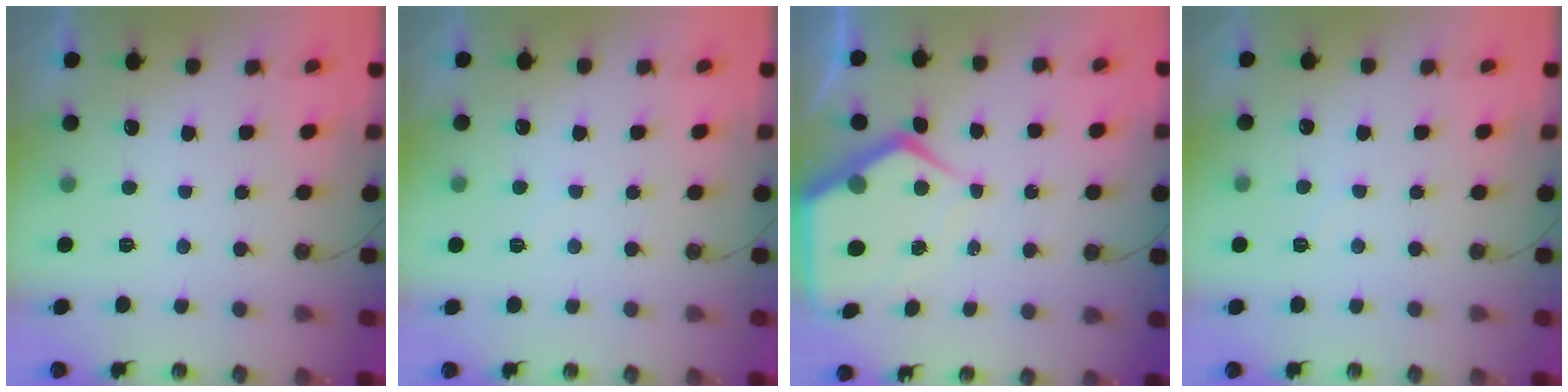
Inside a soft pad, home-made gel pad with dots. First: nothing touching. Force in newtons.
{"total": 2.2, "press": 2.2, "slide": 0.4}
{"total": 9.3, "press": 9.3, "slide": 1.0}
{"total": 4.0, "press": 3.9, "slide": 0.6}